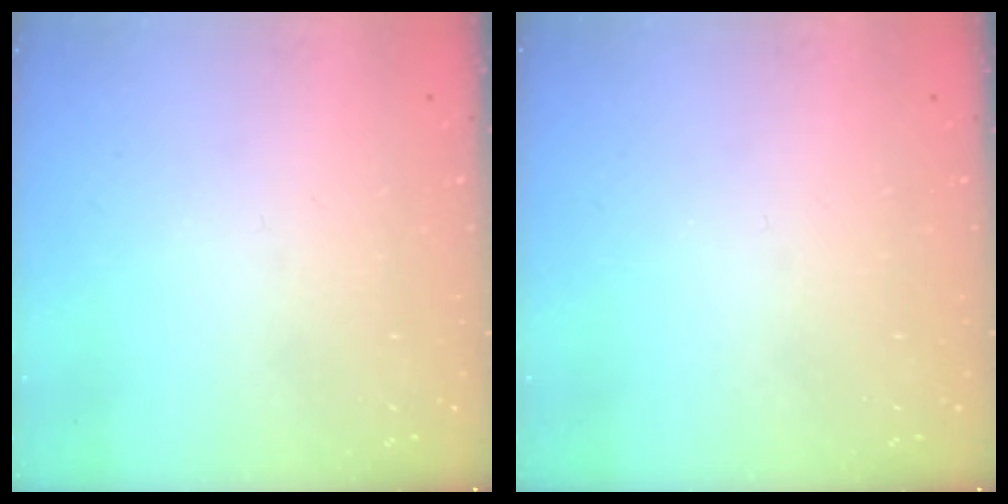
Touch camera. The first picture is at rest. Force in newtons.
{"total": 0.0}